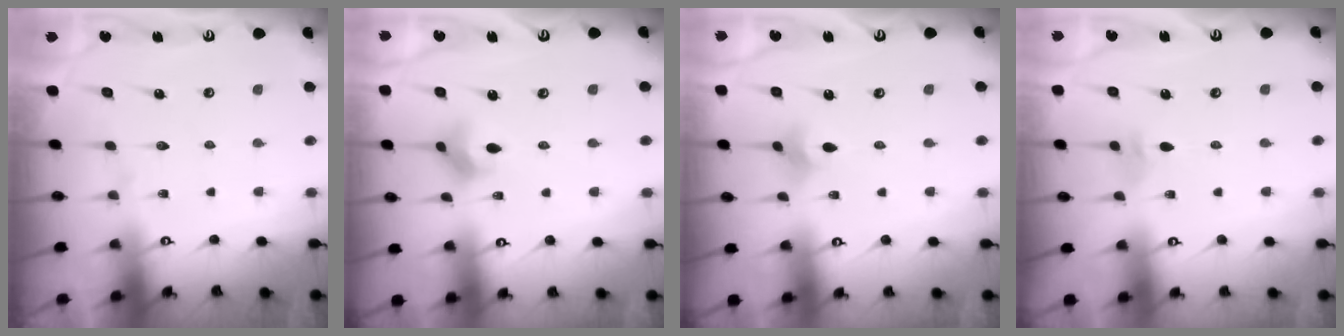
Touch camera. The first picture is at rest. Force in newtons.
{"total": 4.0, "press": 3.9, "slide": 0.7}
{"total": 2.1, "press": 2.1, "slide": 0.5}
{"total": 2.6, "press": 2.5, "slide": 0.5}